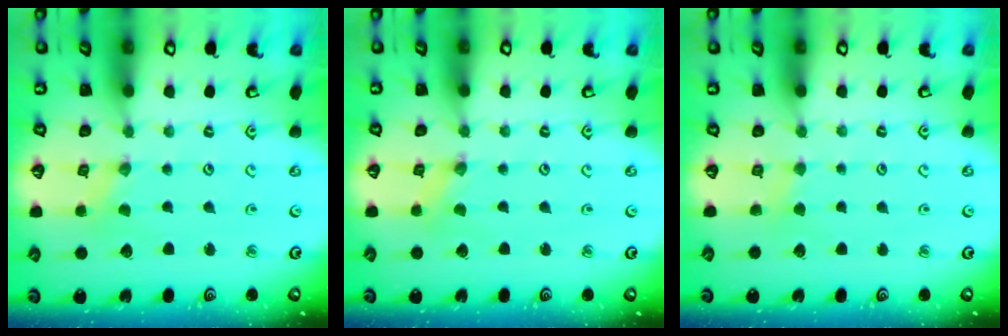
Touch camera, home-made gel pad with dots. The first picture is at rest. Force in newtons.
{"total": 0.0}
{"total": 2.0, "press": 1.9, "slide": 0.4}